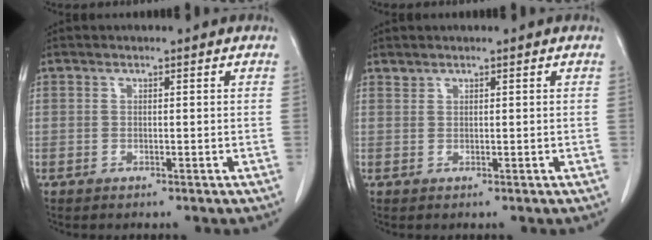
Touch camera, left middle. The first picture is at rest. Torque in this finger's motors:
{"motor_torque": [0.15, -0.21, -0.03, -0.01]}